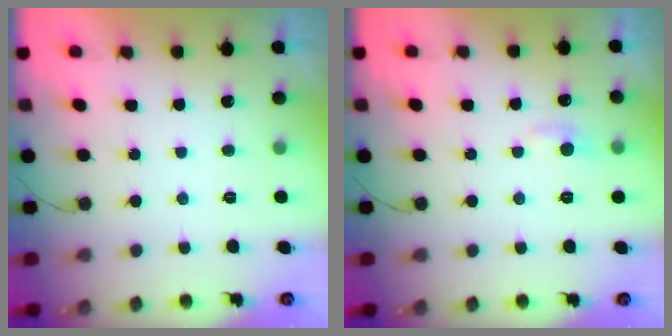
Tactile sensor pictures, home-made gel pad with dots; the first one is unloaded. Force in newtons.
{"total": 4.8, "press": 4.7, "slide": 0.6}